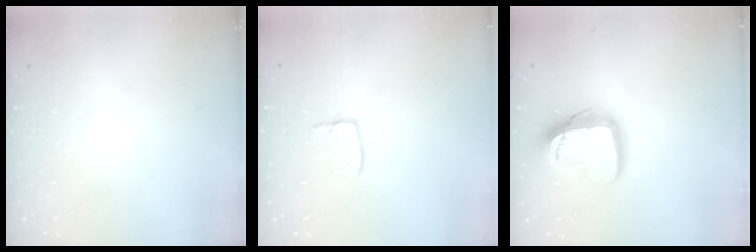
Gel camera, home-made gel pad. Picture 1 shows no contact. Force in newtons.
{"total": 5.5, "press": 5.5, "slide": 0.3}
{"total": 16.0, "press": 15.9, "slide": 1.5}